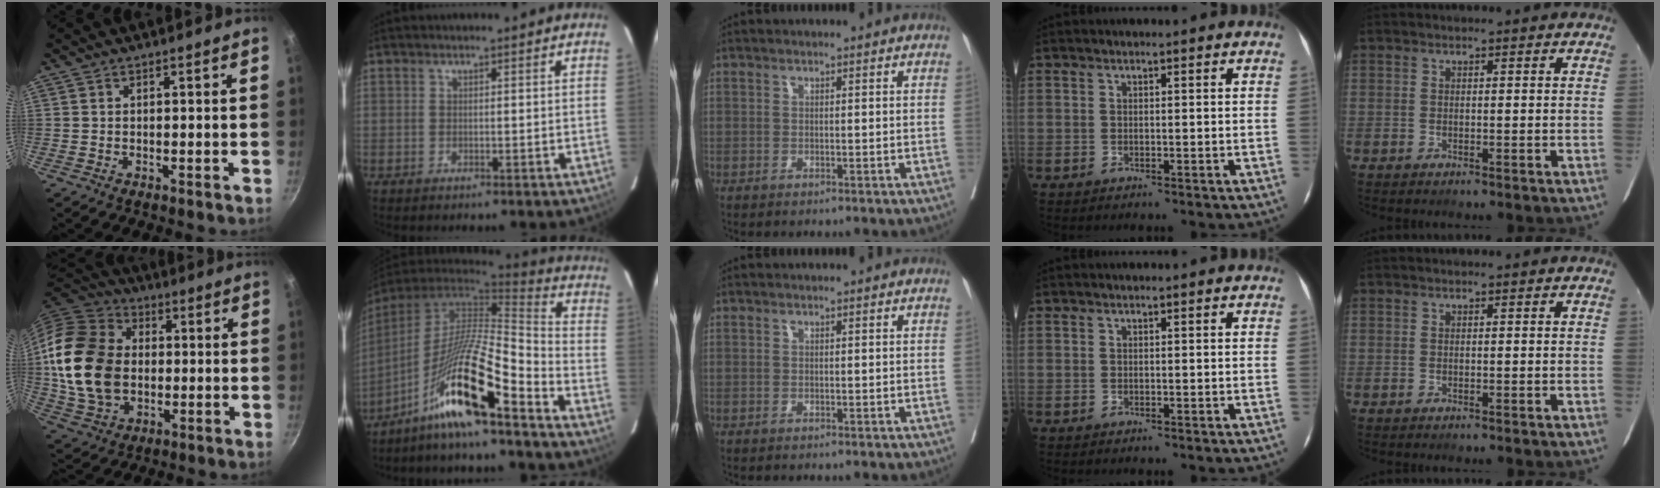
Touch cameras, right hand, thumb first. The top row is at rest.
{"thumb": {"total": 22.2, "force": [0.0, 16.0, 15.3], "torque": [-0.305, 0.011, 0.001]}, "index": {"total": 18.3, "force": [-12.0, 0.6, 13.8], "torque": [-0.284, -0.014, -0.224]}}